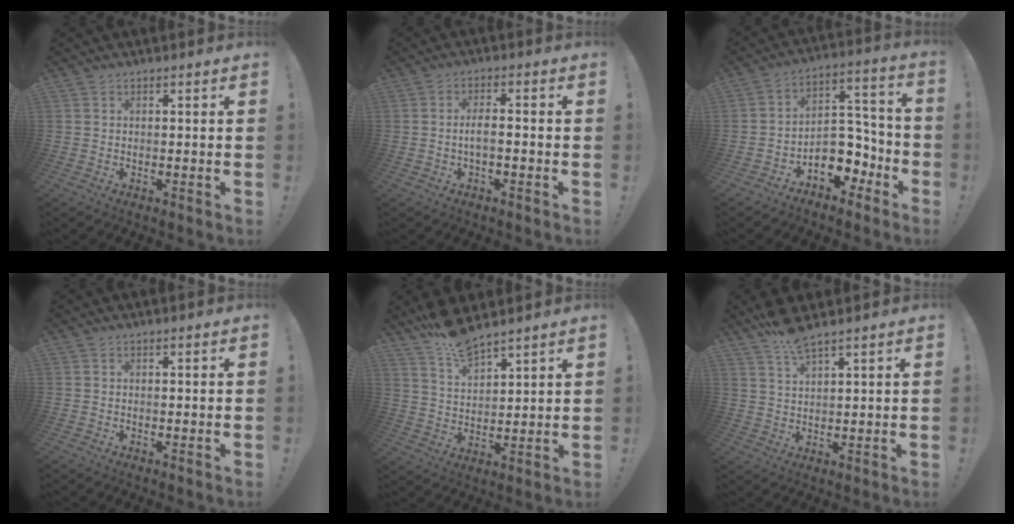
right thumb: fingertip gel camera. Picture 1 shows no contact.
{"total": 3.9, "force": [-1.3, 0.7, 3.6], "torque": [-0.084, 0.000, -0.027]}
{"total": 11.0, "force": [-5.7, 8.5, 4.1], "torque": [-0.031, 0.032, -0.087]}
{"total": 0.0}
{"total": 8.9, "force": [7.8, 2.2, 3.7], "torque": [-0.072, -0.049, 0.145]}
{"total": 5.7, "force": [4.4, 0.8, 3.5], "torque": [-0.076, -0.018, 0.079]}